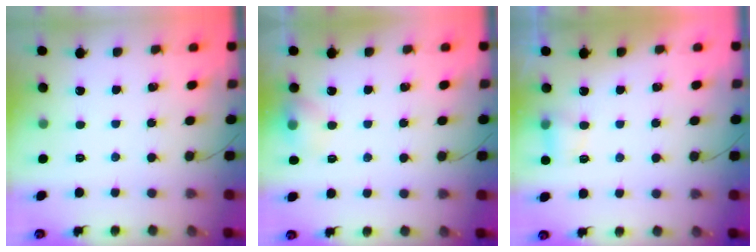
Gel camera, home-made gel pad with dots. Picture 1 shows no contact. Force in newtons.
{"total": 8.5, "press": 8.3, "slide": 1.7}
{"total": 5.2, "press": 4.9, "slide": 1.6}